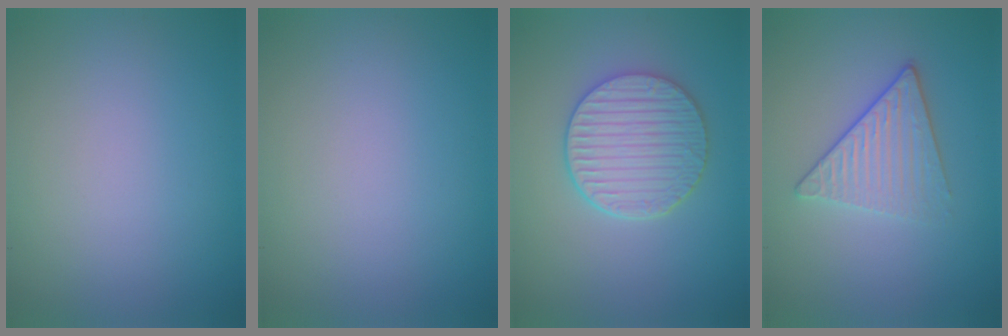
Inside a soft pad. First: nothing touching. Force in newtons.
{"total": 0.0}
{"total": 5.2, "press": 4.3, "slide": 2.9}
{"total": 3.7, "press": 3.1, "slide": 2.0}